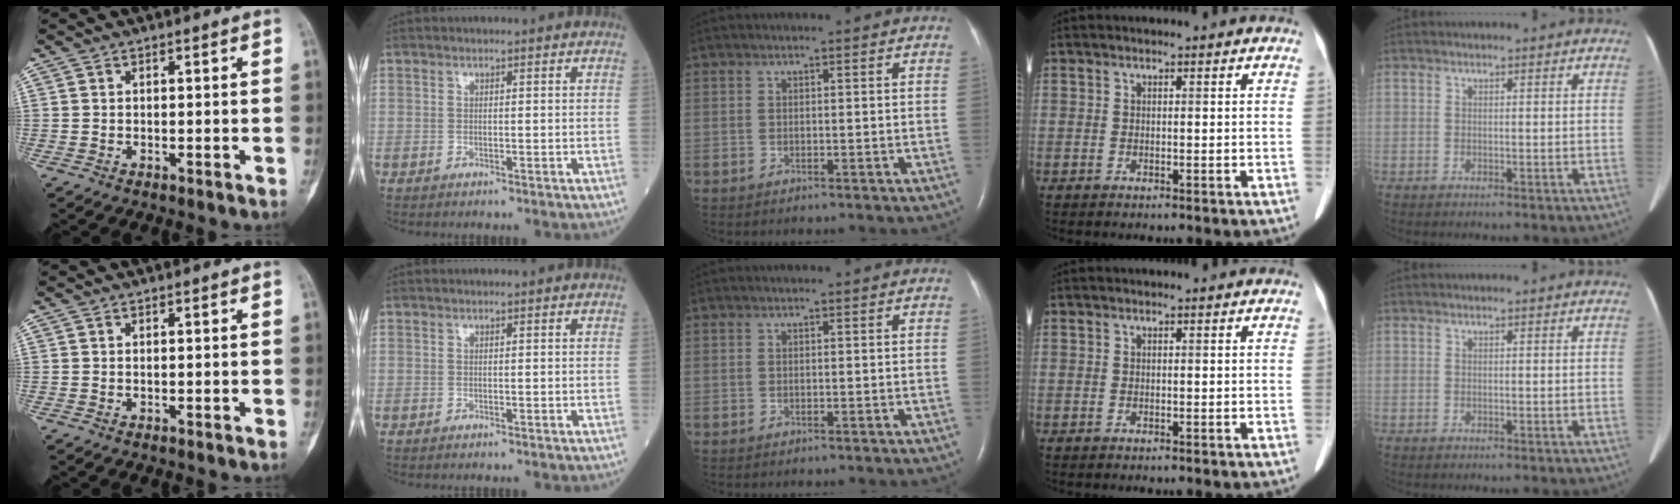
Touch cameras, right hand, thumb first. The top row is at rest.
{}